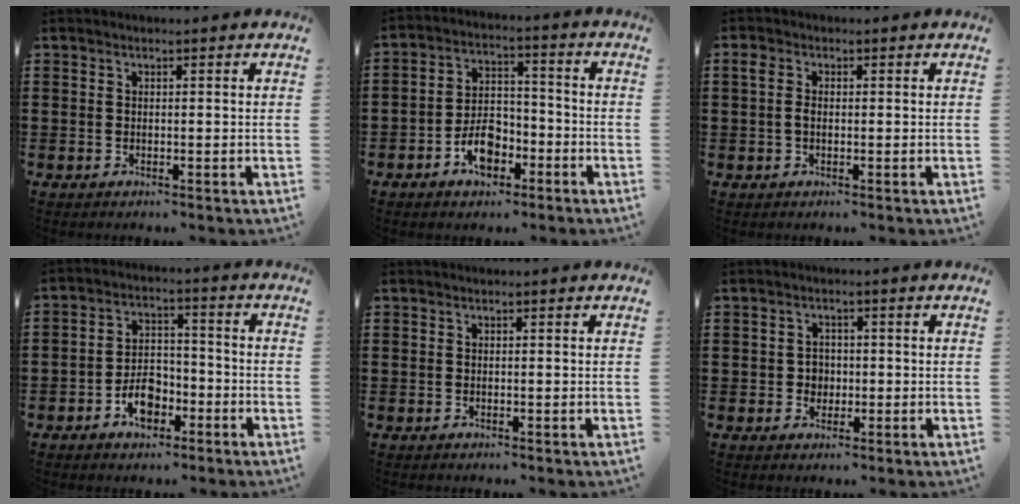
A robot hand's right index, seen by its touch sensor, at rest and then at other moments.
{"total": 7.0, "force": [-3.3, 4.3, 4.3], "torque": [-0.075, 0.009, -0.063]}
{"total": 1.8, "force": [0.0, 1.1, 1.4], "torque": [-0.036, 0.003, -0.003]}
{"total": 5.8, "force": [-3.0, 3.7, 3.3], "torque": [-0.054, 0.007, -0.056]}
{"total": 0.0}
{"total": 2.1, "force": [-0.3, 2.0, 0.5], "torque": [-0.017, 0.007, -0.009]}